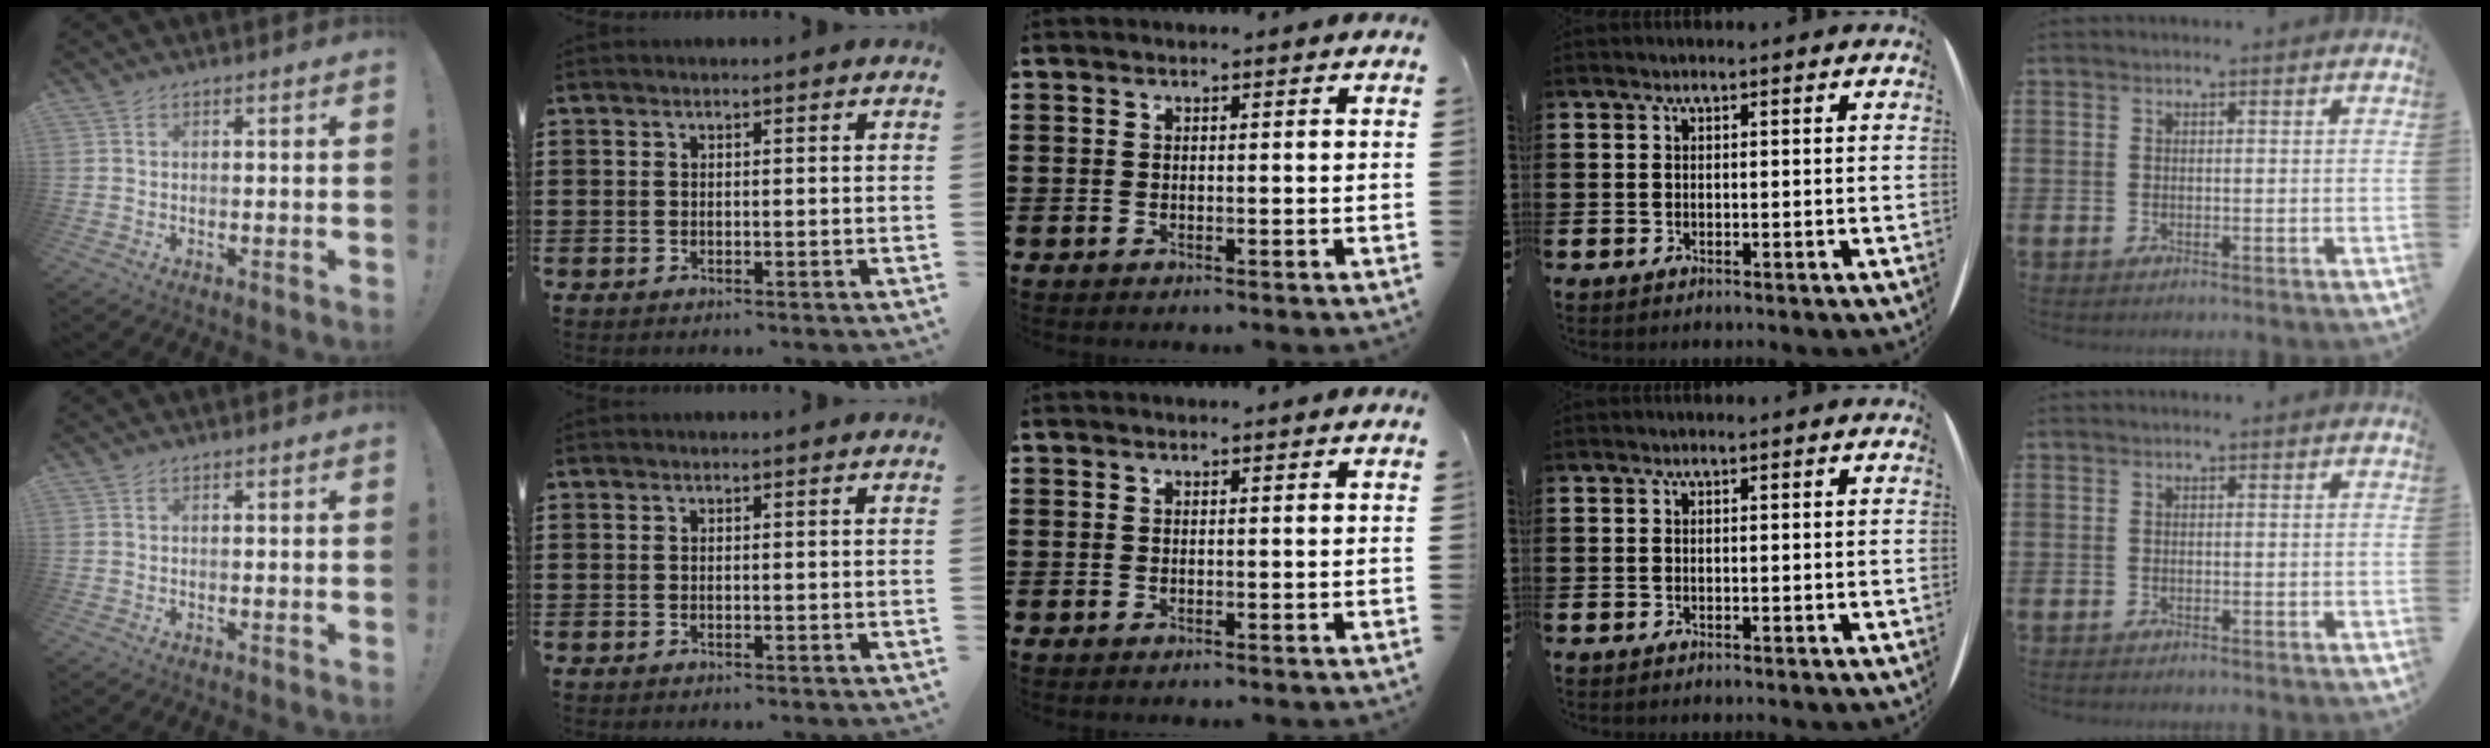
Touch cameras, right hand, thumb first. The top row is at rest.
{}